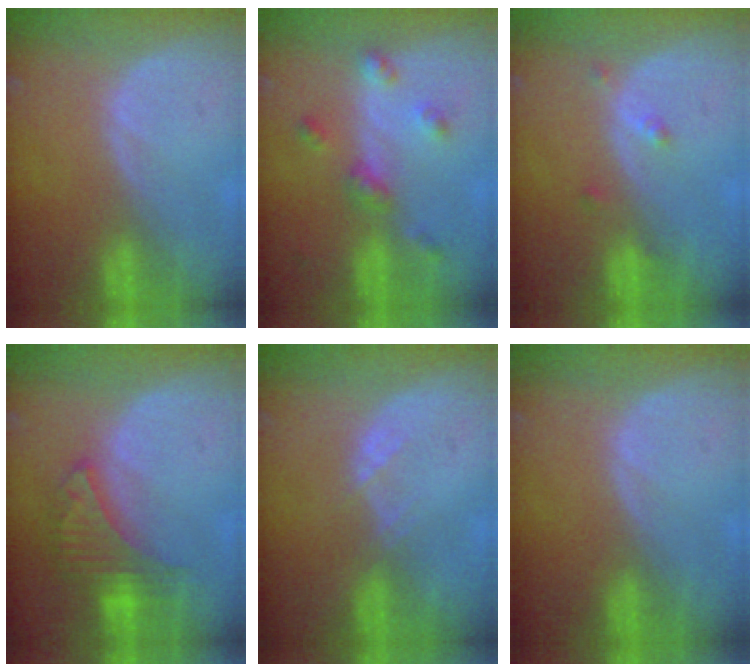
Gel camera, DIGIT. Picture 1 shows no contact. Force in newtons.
{"total": 4.9, "press": 4.5, "slide": 2.0}
{"total": 1.9, "press": 1.5, "slide": 1.0}
{"total": 6.6, "press": 6.2, "slide": 2.4}
{"total": 1.5, "press": 1.3, "slide": 0.8}
{"total": 0.0}